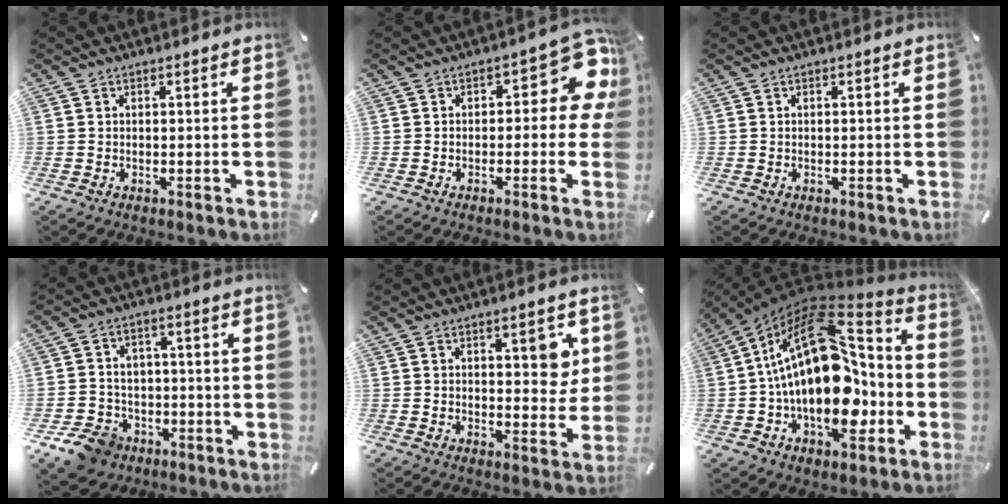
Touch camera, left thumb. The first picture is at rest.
{"total": 10.9, "force": [3.0, 5.1, 9.2], "torque": [-0.105, -0.026, 0.048]}
{"total": 0.0}
{"total": 10.1, "force": [-5.8, 7.8, 2.7], "torque": [-0.058, 0.047, -0.102]}
{"total": 7.4, "force": [2.9, 3.8, 5.6], "torque": [-0.060, -0.010, 0.040]}
{"total": 26.7, "force": [0.8, 16.0, 21.4], "torque": [-0.377, -0.037, 0.017]}